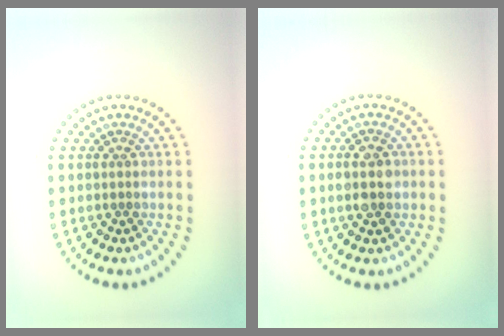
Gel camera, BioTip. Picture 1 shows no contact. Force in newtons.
{"total": 2.8, "press": 2.8, "slide": 0.2}